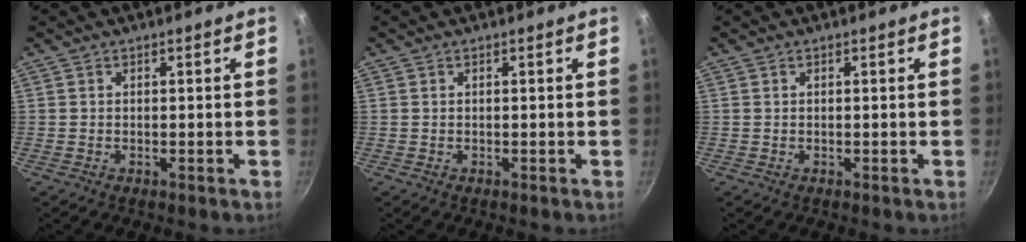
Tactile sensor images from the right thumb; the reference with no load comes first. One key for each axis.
{"total": 0.0}
{"total": 0.0}